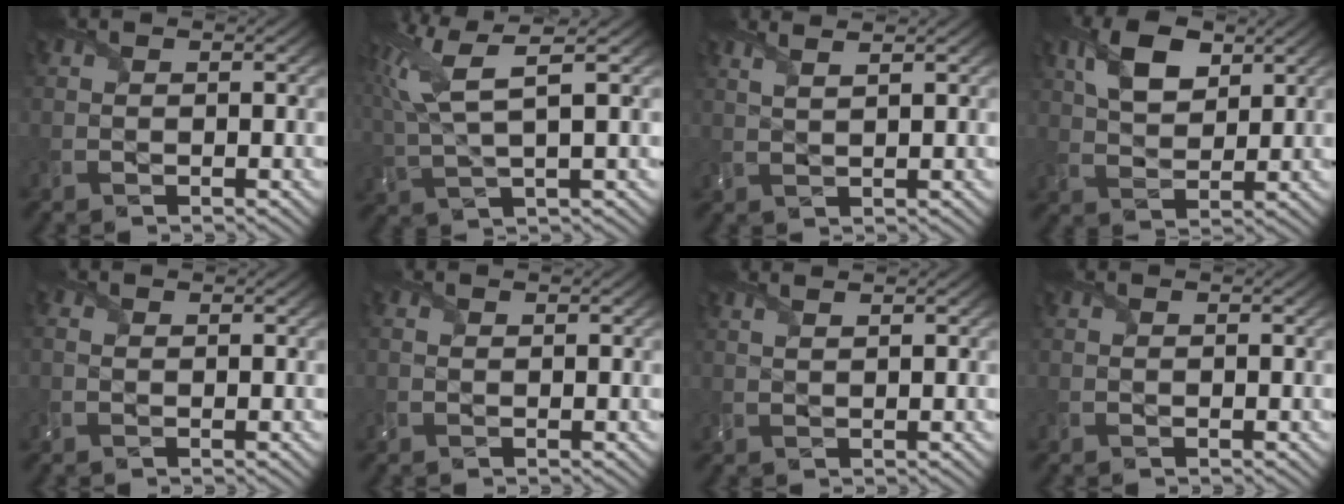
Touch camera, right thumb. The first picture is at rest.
{"total": 9.3, "force": [3.9, 2.7, 8.1], "torque": [-0.188, 0.019, 0.079]}
{"total": 3.1, "force": [2.1, 0.9, 2.2], "torque": [-0.029, 0.012, 0.023]}
{"total": 7.0, "force": [3.3, 3.8, 4.8], "torque": [-0.105, 0.003, 0.060]}
{"total": 1.3, "force": [0.1, 1.0, 0.8], "torque": [-0.022, -0.001, 0.004]}
{"total": 1.0, "force": [0.2, 0.7, 0.6], "torque": [-0.018, 0.000, 0.005]}
{"total": 1.6, "force": [1.2, 0.3, 1.0], "torque": [-0.019, 0.002, 0.014]}
{"total": 0.0}